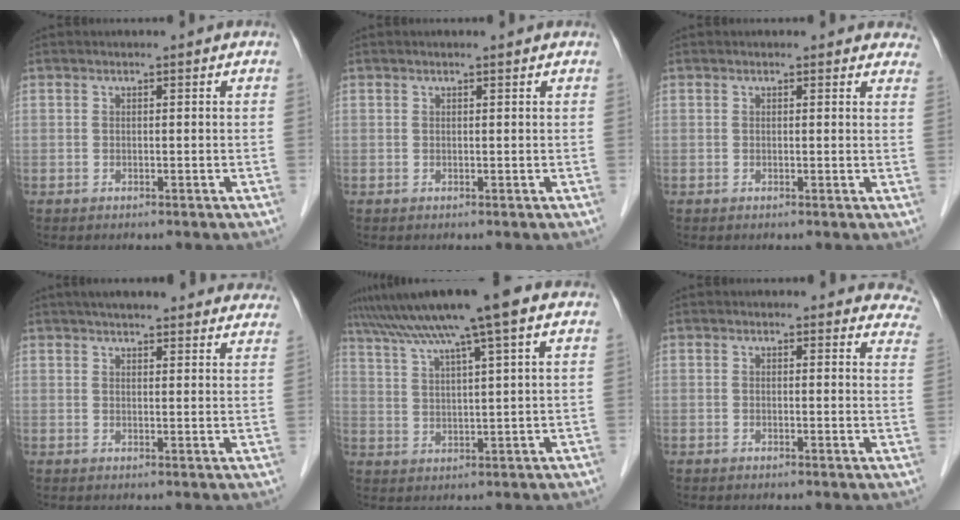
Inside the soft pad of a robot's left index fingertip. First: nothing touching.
{"total": 0.9, "force": [0.7, 0.0, 0.5], "torque": [-0.010, 0.008, 0.012]}
{"total": 4.4, "force": [4.0, 1.6, 0.9], "torque": [0.012, -0.010, 0.019]}
{"total": 19.6, "force": [17.6, 3.6, 7.8], "torque": [-0.093, 0.018, 0.207]}
{"total": 12.1, "force": [9.1, -1.1, 8.0], "torque": [-0.139, 0.025, 0.138]}
{"total": 8.9, "force": [8.4, 2.7, 1.0], "torque": [0.037, -0.032, 0.047]}